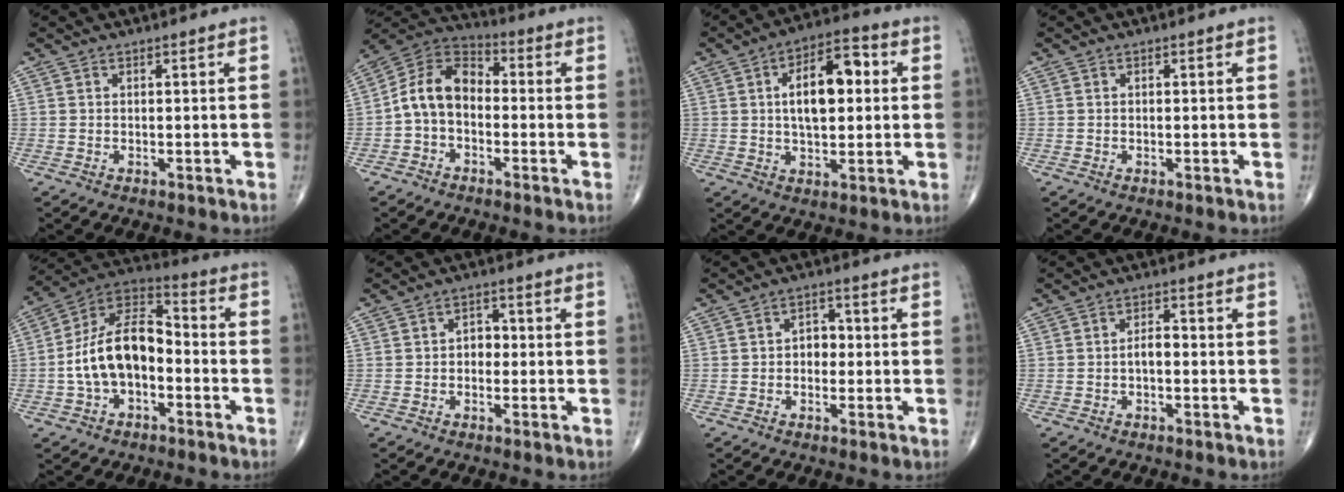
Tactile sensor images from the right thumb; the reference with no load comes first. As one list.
[{"total": 10.3, "force": [-1.6, 7.2, 7.2], "torque": [-0.116, 0.037, -0.046]}, {"total": 13.0, "force": [2.0, 6.6, 11.0], "torque": [-0.152, 0.018, 0.026]}, {"total": 0.0}, {"total": 15.0, "force": [-2.7, 8.8, 11.8], "torque": [-0.203, 0.049, -0.058]}, {"total": 3.1, "force": [-0.4, 2.4, 2.0], "torque": [-0.010, 0.015, -0.014]}, {"total": 3.7, "force": [-0.3, 2.8, 2.4], "torque": [-0.014, 0.016, -0.013]}, {"total": 2.6, "force": [-0.6, 1.3, 2.1], "torque": [-0.029, 0.014, -0.014]}]